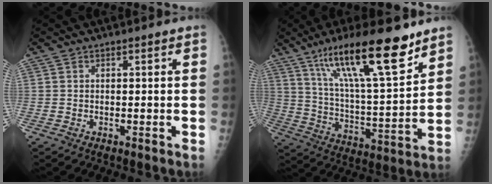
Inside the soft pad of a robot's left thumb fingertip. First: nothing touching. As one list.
[{"total": 21.1, "force": [13.8, 4.4, 15.4], "torque": [-0.240, -0.056, 0.239]}]